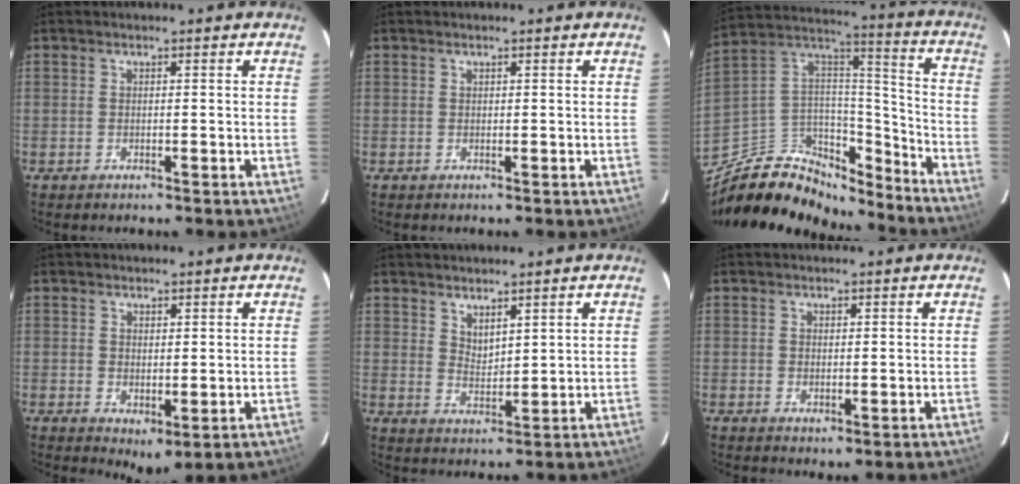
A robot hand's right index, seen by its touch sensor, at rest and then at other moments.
{"total": 0.0}
{"total": 19.8, "force": [-15.2, 10.0, 7.7], "torque": [-0.167, 0.061, -0.243]}
{"total": 3.2, "force": [1.0, 2.2, 2.2], "torque": [-0.035, -0.007, 0.020]}
{"total": 3.9, "force": [3.2, 1.4, 1.7], "torque": [-0.026, -0.004, 0.057]}
{"total": 1.4, "force": [0.5, 1.0, 0.8], "torque": [-0.015, -0.001, 0.008]}